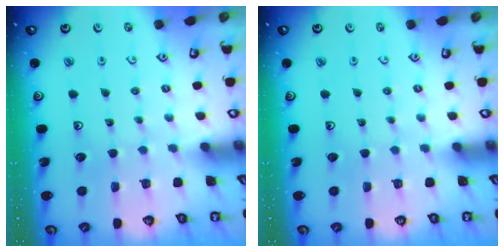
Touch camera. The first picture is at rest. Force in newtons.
{"total": 0.0}